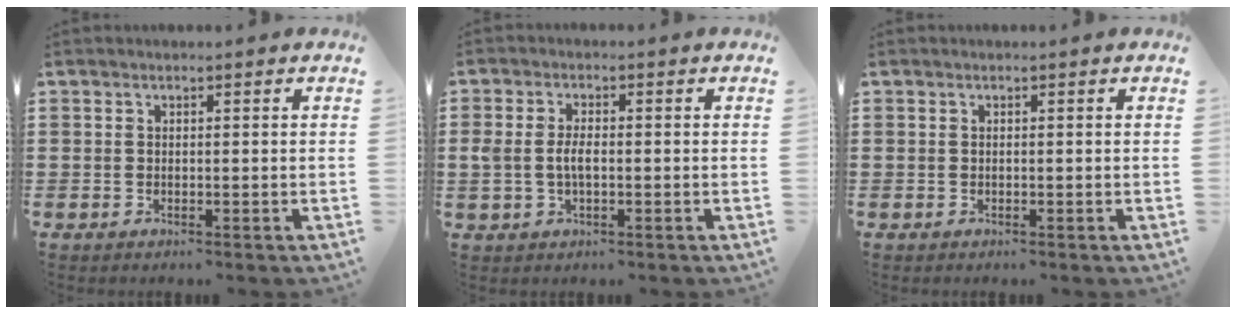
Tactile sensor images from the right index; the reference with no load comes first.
{"total": 3.4, "force": [-0.3, 1.7, 2.9], "torque": [-0.079, -0.004, -0.012]}
{"total": 0.0}